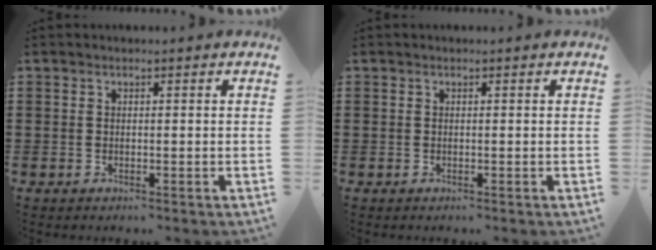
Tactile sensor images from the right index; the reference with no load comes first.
{"total": 0.0}